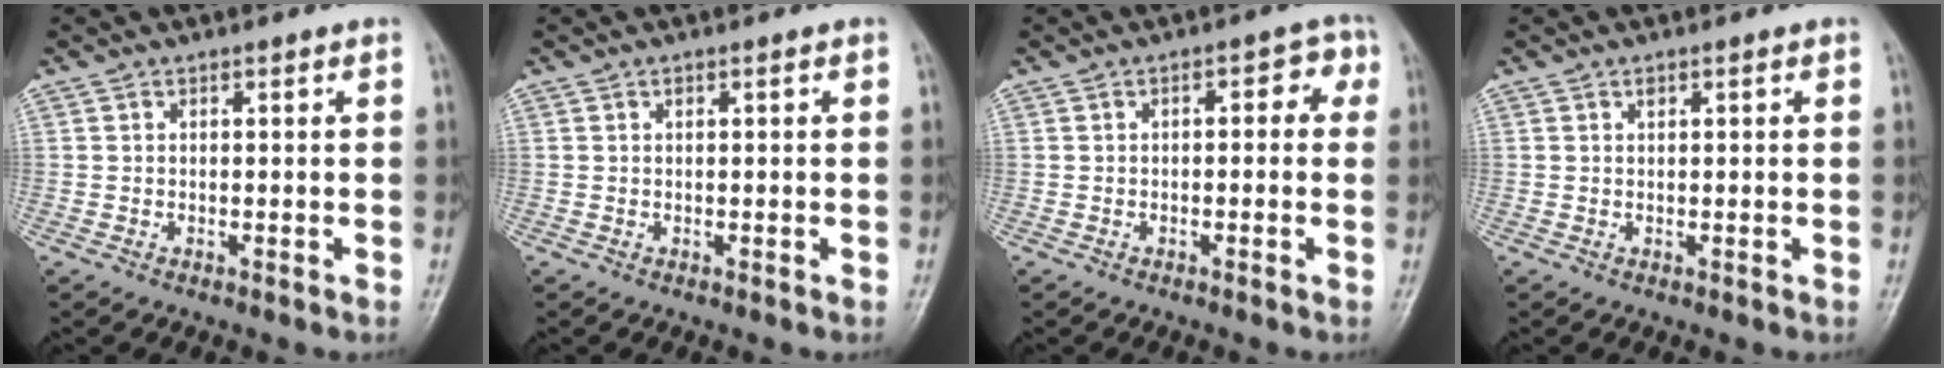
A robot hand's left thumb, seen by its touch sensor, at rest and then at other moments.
{"total": 0.8, "force": [0.3, 0.5, 0.6], "torque": [-0.004, 0.002, 0.003]}
{"total": 4.3, "force": [0.6, 2.4, 3.5], "torque": [-0.019, 0.018, -0.002]}
{"total": 1.0, "force": [0.4, 0.6, 0.6], "torque": [-0.005, 0.000, 0.006]}